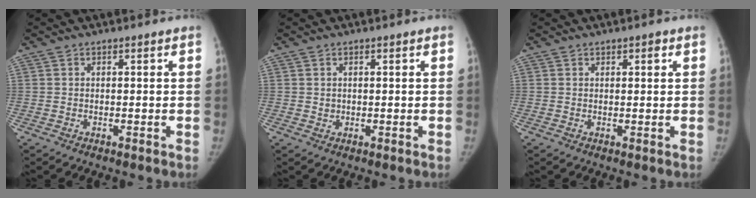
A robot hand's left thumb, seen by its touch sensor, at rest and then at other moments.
{"total": 0.8, "force": [0.4, 0.6, 0.4], "torque": [0.002, -0.002, 0.009]}
{"total": 1.4, "force": [0.7, 0.6, 1.0], "torque": [-0.008, -0.002, 0.010]}